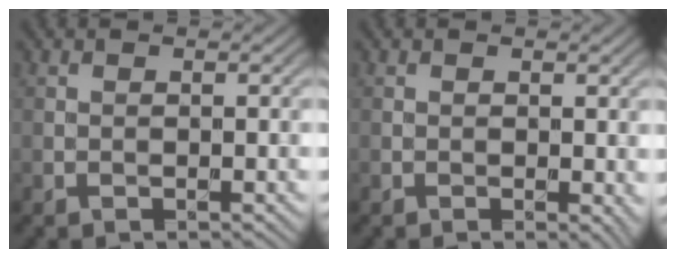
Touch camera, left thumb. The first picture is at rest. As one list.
[{"total": 1.5, "force": [-0.1, 0.8, 1.3], "torque": [-0.015, -0.007, 0.000]}]